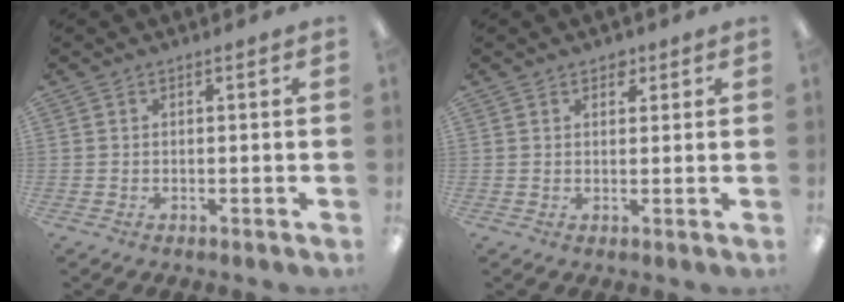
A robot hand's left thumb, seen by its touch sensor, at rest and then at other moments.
{"total": 2.4, "force": [1.6, 1.5, 1.0], "torque": [-0.005, -0.004, 0.026]}